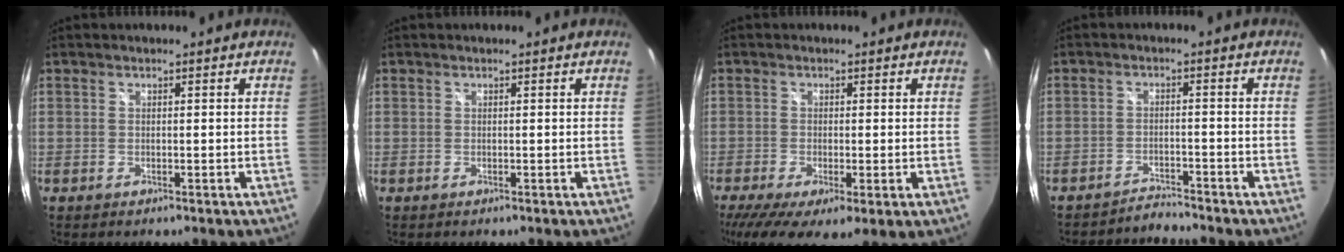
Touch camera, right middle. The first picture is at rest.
{"total": 0.0}
{"total": 9.3, "force": [-3.6, 3.0, 7.9], "torque": [-0.148, -0.041, -0.055]}
{"total": 3.2, "force": [-3.2, -0.3, -0.4], "torque": [-0.002, 0.003, -0.057]}